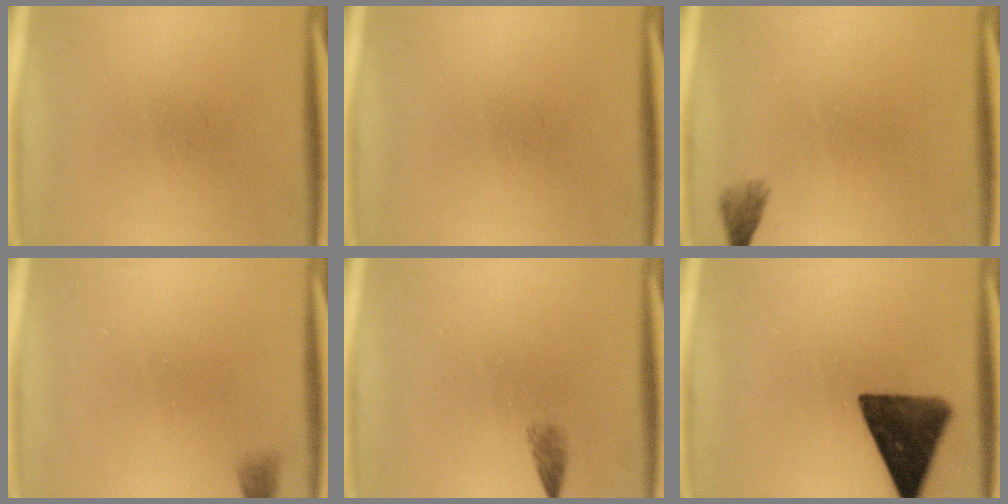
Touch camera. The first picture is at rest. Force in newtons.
{"total": 0.0}
{"total": 1.5}
{"total": 1.2}
{"total": 1.3}
{"total": 12.6}